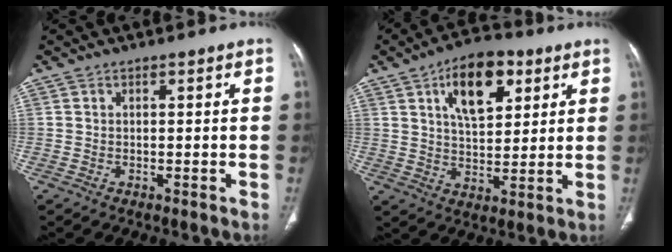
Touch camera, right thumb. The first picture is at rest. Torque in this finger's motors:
{"motor_torque": [0.05, 2.43, -0.15, 0.22, 0.07]}